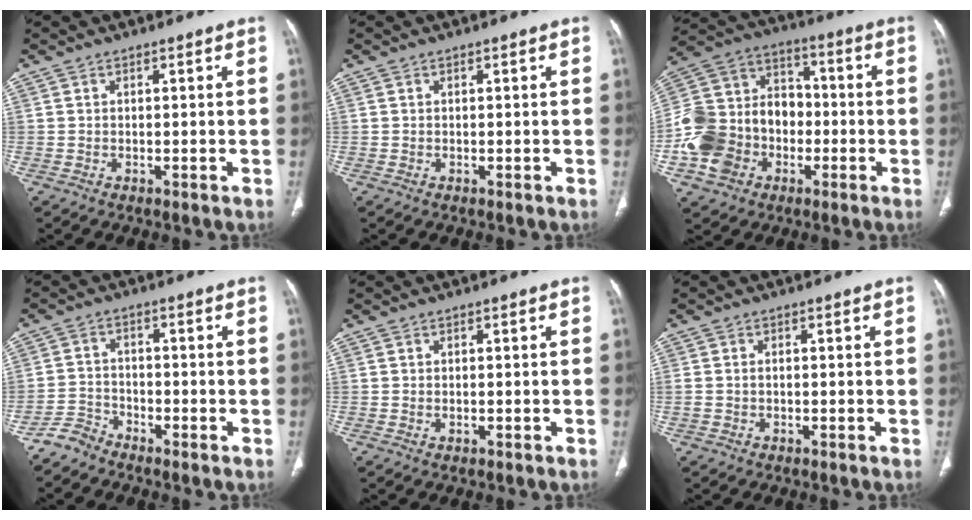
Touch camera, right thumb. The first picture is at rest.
{"total": 0.0}
{"total": 18.5, "force": [-5.1, 14.9, 9.7], "torque": [-0.165, 0.059, -0.091]}
{"total": 3.5, "force": [-3.3, 1.1, -0.1], "torque": [0.008, 0.012, -0.072]}
{"total": 0.7, "force": [-0.2, 0.4, 0.5], "torque": [-0.012, 0.005, 0.000]}
{"total": 1.1, "force": [-0.2, 0.8, 0.7], "torque": [-0.022, 0.007, 0.000]}